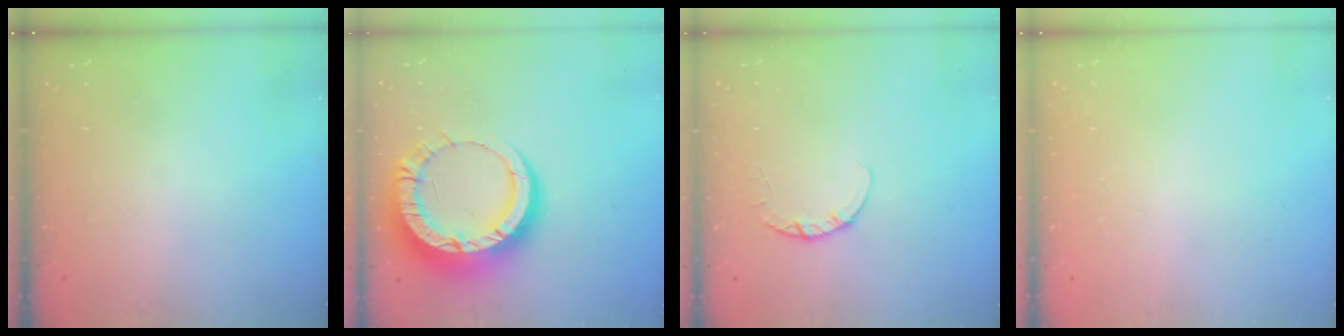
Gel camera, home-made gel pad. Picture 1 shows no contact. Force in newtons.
{"total": 16.8, "press": 16.7, "slide": 1.7}
{"total": 2.7, "press": 2.7, "slide": 0.4}
{"total": 2.6, "press": 2.6, "slide": 0.2}